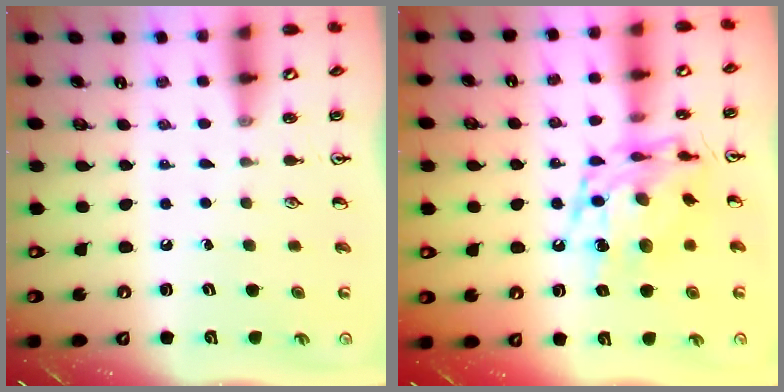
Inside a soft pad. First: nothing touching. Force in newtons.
{"total": 15.3, "press": 15.3, "slide": 1.3}